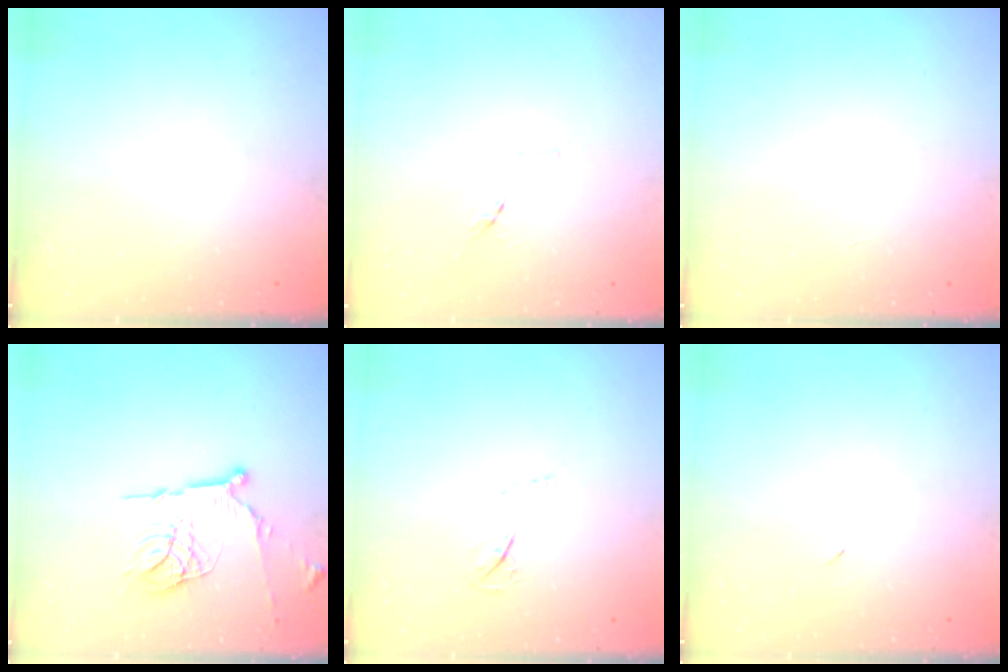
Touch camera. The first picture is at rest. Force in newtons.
{"total": 8.0, "press": 7.9, "slide": 0.9}
{"total": 1.7, "press": 1.7, "slide": 0.1}
{"total": 15.2, "press": 15.2, "slide": 0.8}
{"total": 3.3, "press": 3.2, "slide": 0.5}
{"total": 2.2, "press": 1.8, "slide": 1.2}